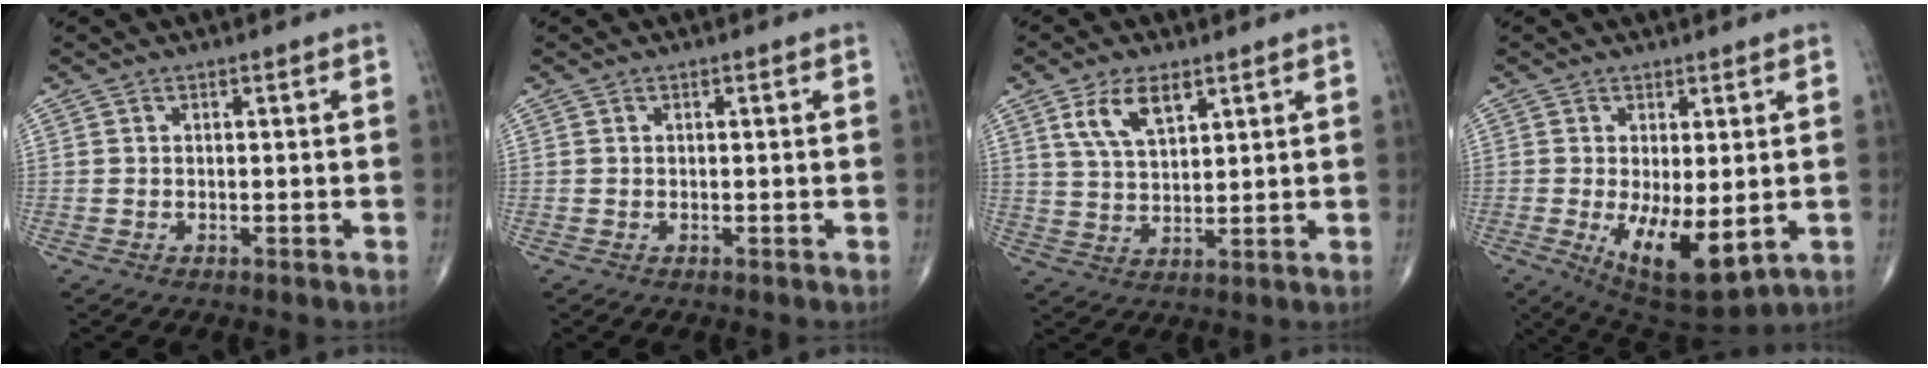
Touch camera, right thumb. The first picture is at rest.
{"total": 0.0}
{"total": 7.8, "force": [4.1, 3.7, 5.5], "torque": [-0.093, -0.018, 0.082]}
{"total": 11.1, "force": [-2.1, 4.6, 9.9], "torque": [-0.152, -0.026, -0.015]}